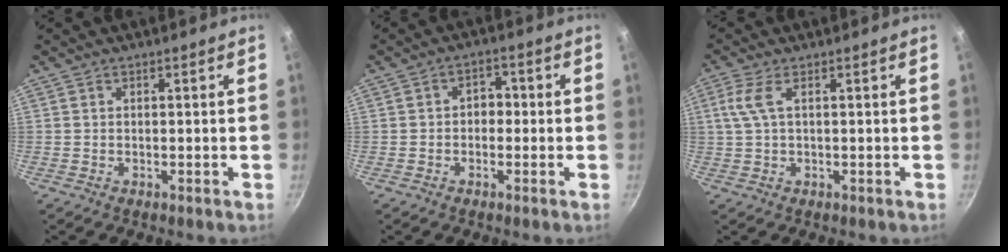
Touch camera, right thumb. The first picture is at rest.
{"total": 3.3, "force": [-0.4, 2.5, 2.1], "torque": [-0.008, 0.011, -0.012]}
{"total": 4.0, "force": [0.9, 1.2, 3.7], "torque": [-0.092, 0.008, 0.020]}